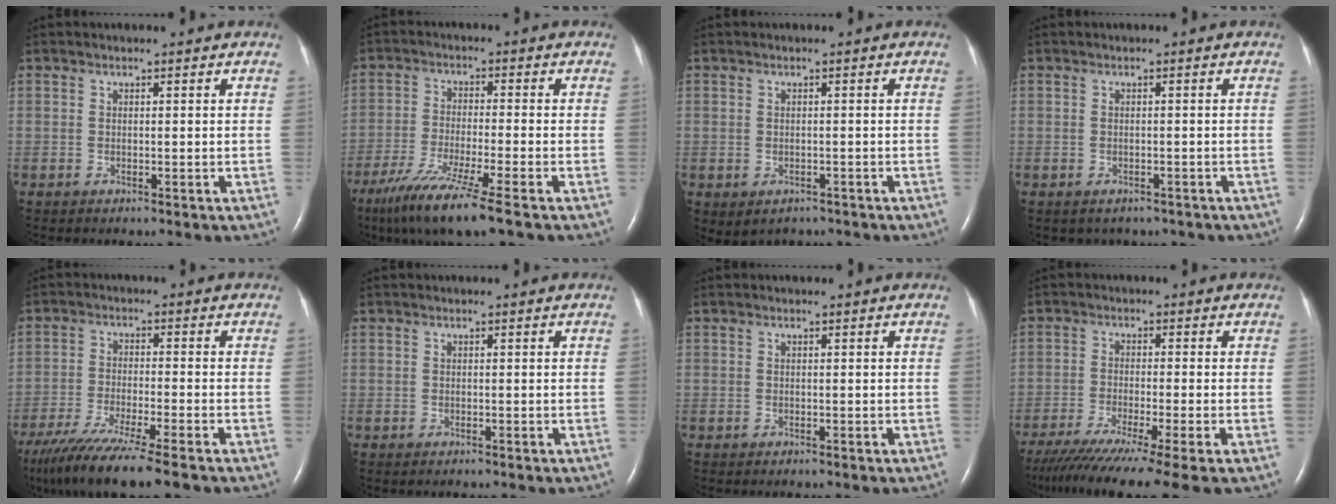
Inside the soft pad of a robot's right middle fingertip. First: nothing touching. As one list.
[{"total": 11.1, "force": [-7.6, -0.6, 8.0], "torque": [-0.150, -0.038, -0.133]}, {"total": 4.0, "force": [-2.6, 2.8, 1.3], "torque": [-0.018, 0.006, -0.028]}, {"total": 4.2, "force": [-3.4, 2.4, 0.8], "torque": [-0.005, 0.011, -0.036]}, {"total": 13.3, "force": [-10.3, 0.1, 8.5], "torque": [-0.158, -0.043, -0.172]}, {"total": 0.0}, {"total": 0.0}, {"total": 15.6, "force": [-12.0, -0.6, 10.0], "torque": [-0.151, -0.049, -0.191]}]